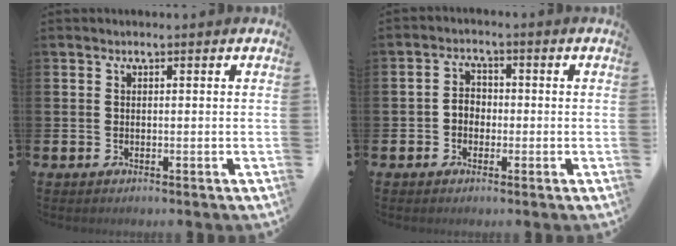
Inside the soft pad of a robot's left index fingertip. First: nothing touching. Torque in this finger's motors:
{"motor_torque": [0.12, 0.08, 0.07, 0.03]}